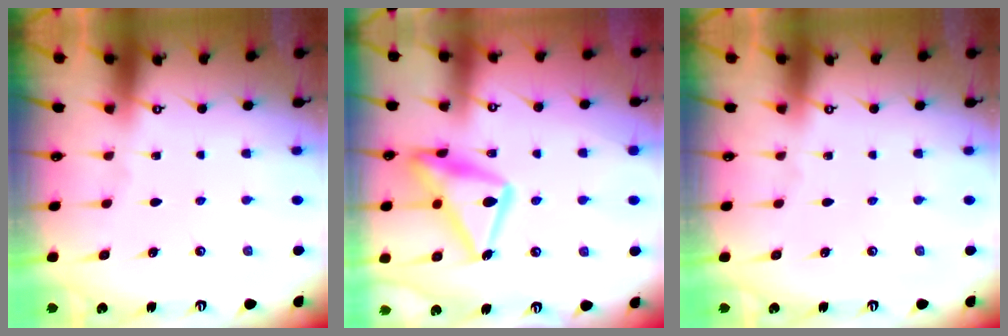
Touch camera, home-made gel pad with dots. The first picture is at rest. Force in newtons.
{"total": 19.0, "press": 19.0, "slide": 1.3}
{"total": 0.0}